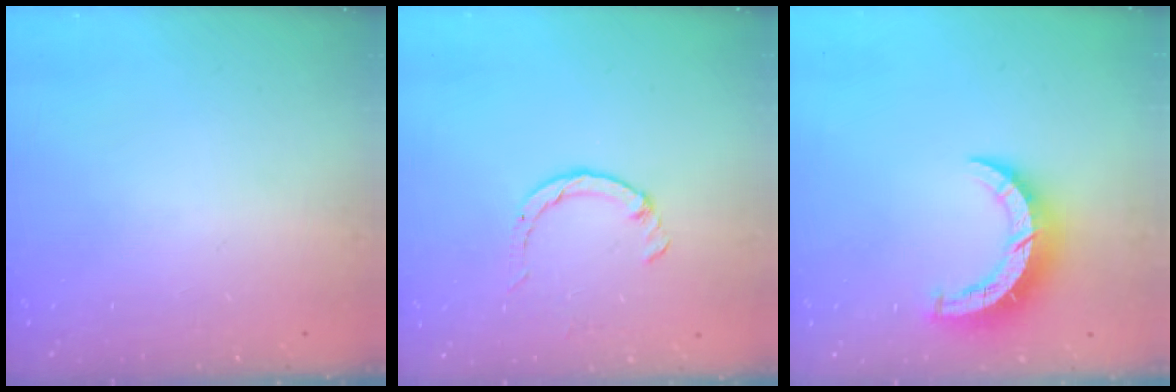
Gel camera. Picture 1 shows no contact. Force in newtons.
{"total": 2.6, "press": 2.6, "slide": 0.4}
{"total": 7.9, "press": 7.8, "slide": 0.6}